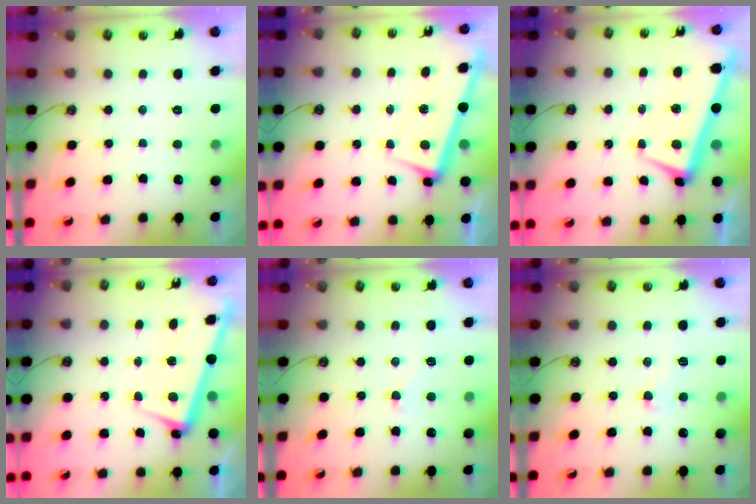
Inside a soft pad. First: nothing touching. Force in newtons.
{"total": 2.4, "press": 2.2, "slide": 0.9}
{"total": 2.5, "press": 2.5, "slide": 0.4}
{"total": 2.2, "press": 2.1, "slide": 0.8}
{"total": 2.7, "press": 2.7, "slide": 0.7}
{"total": 1.8, "press": 1.8, "slide": 0.5}